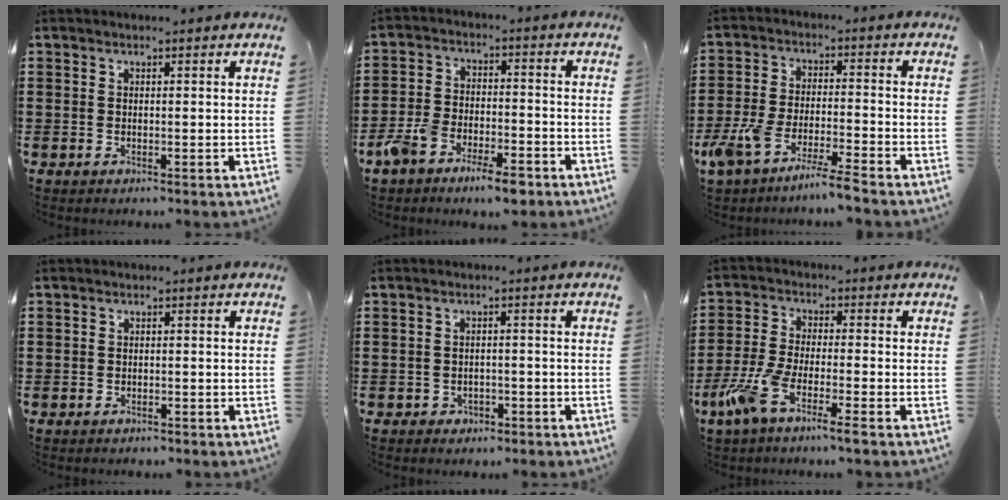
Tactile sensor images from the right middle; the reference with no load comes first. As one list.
[{"total": 7.0, "force": [-5.6, 2.0, 3.6], "torque": [-0.083, 0.005, -0.107]}, {"total": 6.8, "force": [-5.9, -0.2, 3.3], "torque": [-0.087, -0.019, -0.118]}, {"total": 0.9, "force": [-0.8, 0.4, -0.1], "torque": [0.000, 0.001, -0.018]}, {"total": 1.5, "force": [-1.2, 0.8, 0.0], "torque": [-0.007, -0.001, -0.029]}, {"total": 7.1, "force": [-4.8, 0.8, 5.1], "torque": [-0.132, -0.020, -0.094]}]